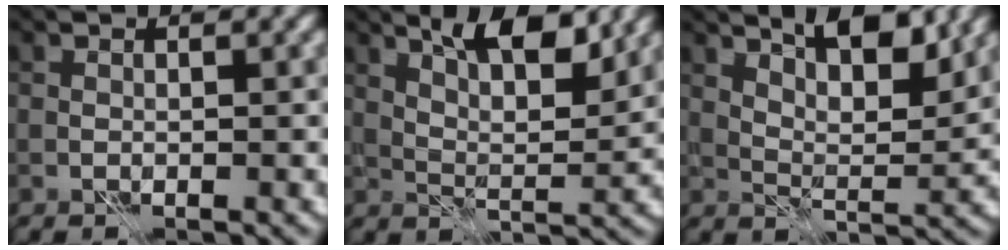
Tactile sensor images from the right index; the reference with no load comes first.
{"total": 6.9, "force": [4.3, 2.1, 5.0], "torque": [-0.075, 0.003, 0.068]}
{"total": 6.4, "force": [4.4, 1.9, 4.3], "torque": [-0.063, -0.001, 0.070]}